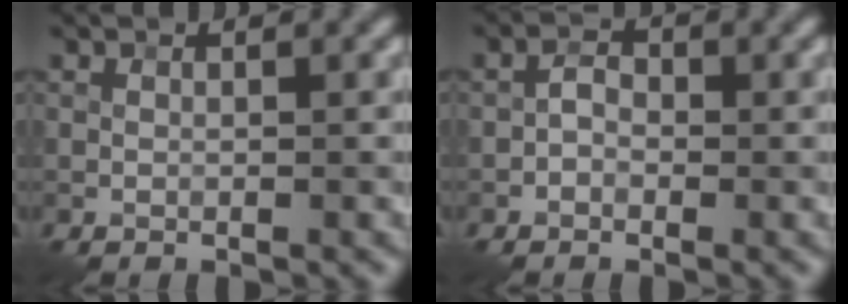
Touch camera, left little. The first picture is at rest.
{"total": 1.4, "force": [-0.6, 0.9, 0.9], "torque": [-0.014, 0.006, -0.015]}